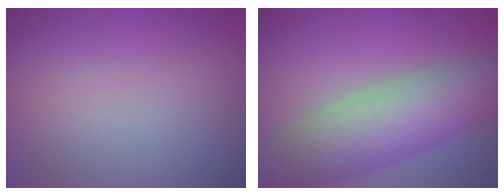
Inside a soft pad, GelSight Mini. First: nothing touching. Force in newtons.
{"total": 8.2, "press": 8.2, "slide": 0.5}